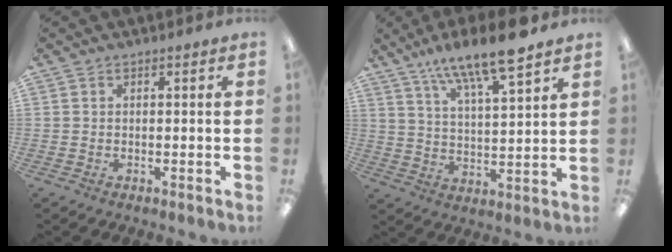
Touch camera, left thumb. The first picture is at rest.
{"total": 12.5, "force": [10.3, 1.9, 6.8], "torque": [-0.124, -0.059, 0.179]}